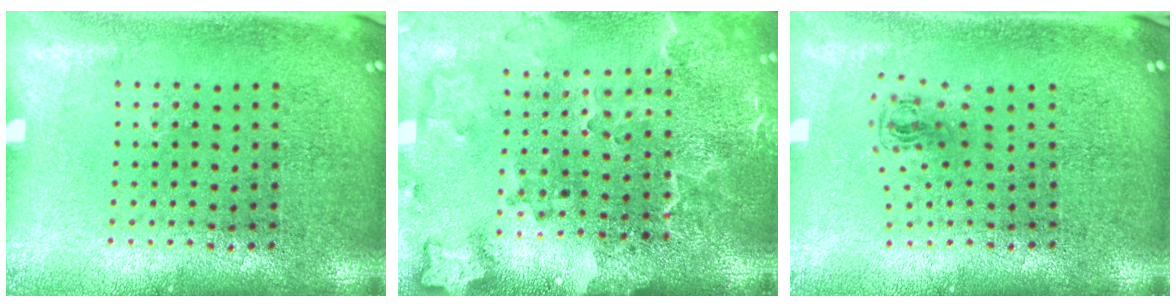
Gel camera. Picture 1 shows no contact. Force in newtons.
{"total": 2.9, "press": 2.2, "slide": 1.8}
{"total": 0.6, "press": 0.3, "slide": 0.5}